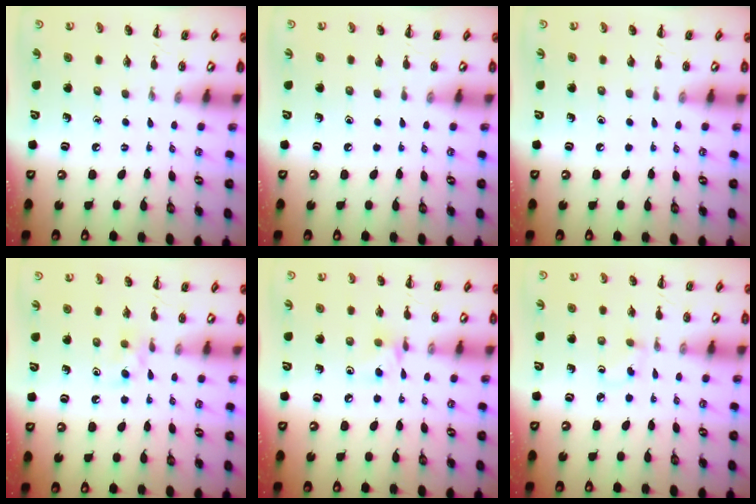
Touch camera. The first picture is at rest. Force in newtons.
{"total": 0.0}
{"total": 0.0}
{"total": 4.4, "press": 3.9, "slide": 2.0}
{"total": 5.0, "press": 4.8, "slide": 1.4}
{"total": 1.8, "press": 1.6, "slide": 0.8}